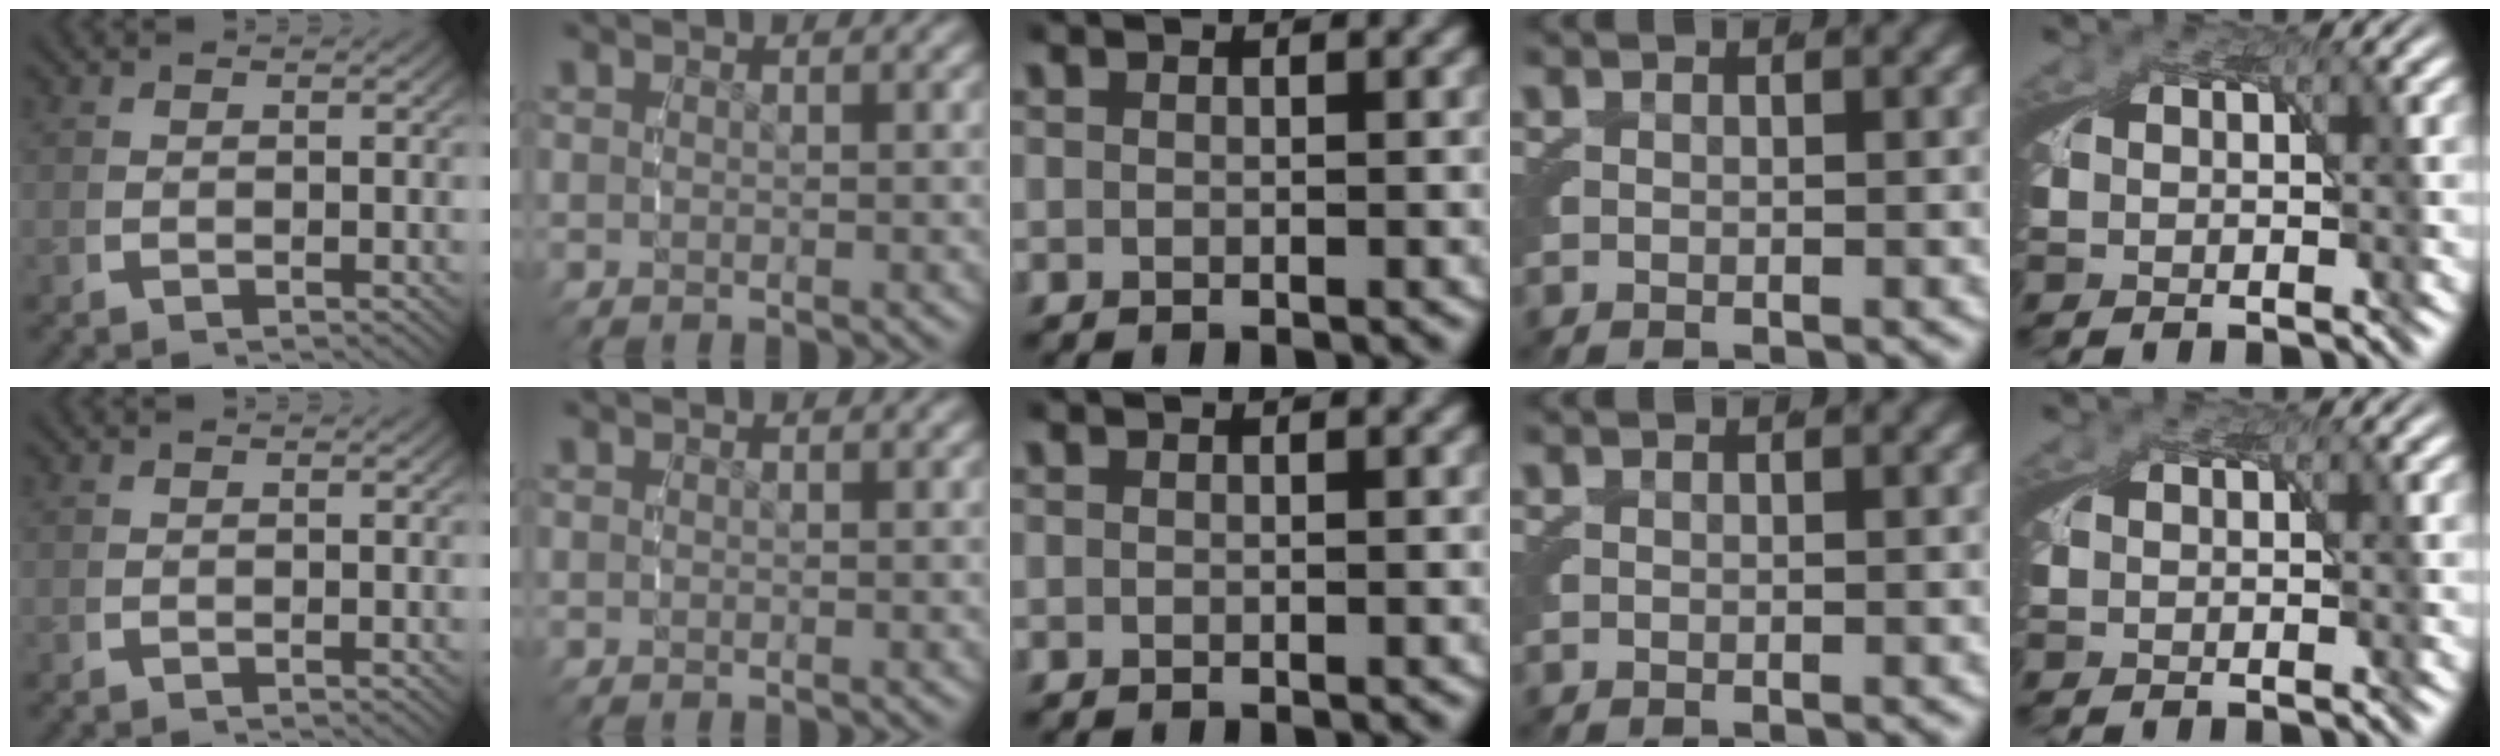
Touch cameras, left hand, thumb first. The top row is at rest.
{}